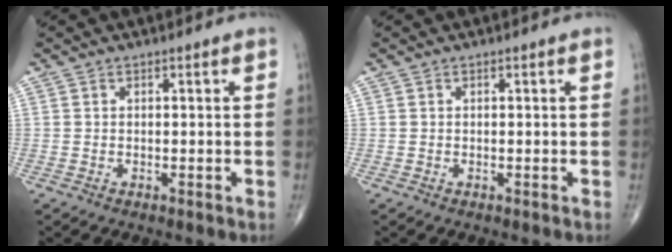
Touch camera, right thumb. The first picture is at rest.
{"total": 0.0}